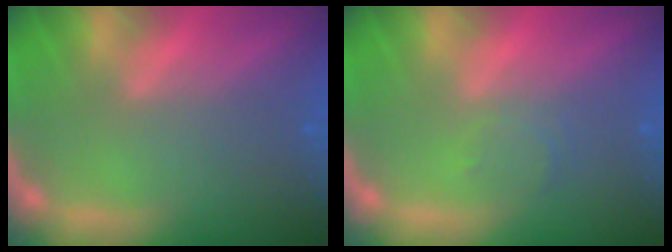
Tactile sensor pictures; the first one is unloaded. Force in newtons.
{"total": 1.5}